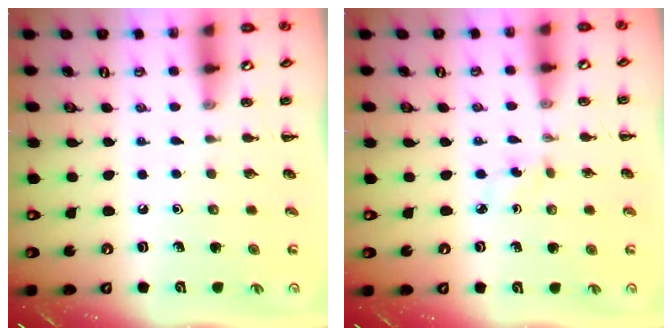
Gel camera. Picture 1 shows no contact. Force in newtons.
{"total": 3.2, "press": 3.1, "slide": 0.8}